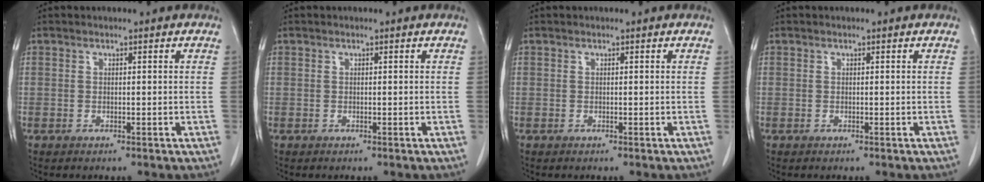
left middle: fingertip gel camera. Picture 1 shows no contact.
{"total": 0.0}
{"total": 0.0}
{"total": 0.0}